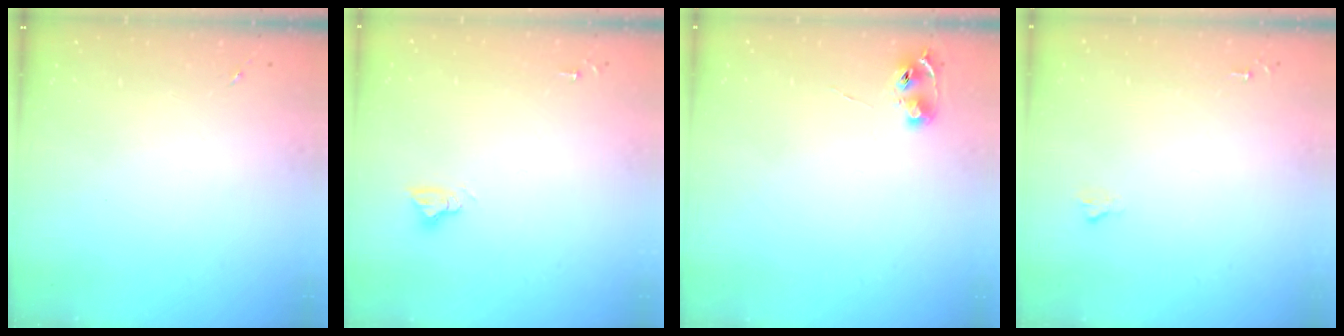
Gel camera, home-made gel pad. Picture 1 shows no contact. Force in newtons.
{"total": 4.8, "press": 4.8, "slide": 0.3}
{"total": 6.4, "press": 6.4, "slide": 0.7}
{"total": 1.6, "press": 1.6, "slide": 0.2}